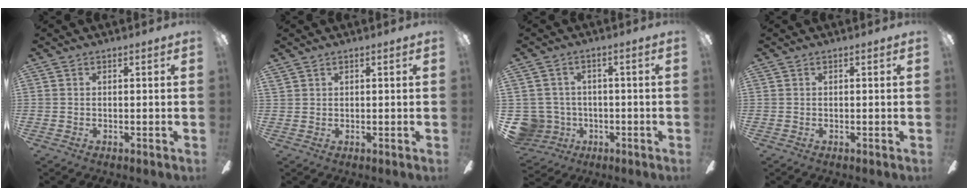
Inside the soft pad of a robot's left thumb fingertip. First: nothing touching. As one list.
[{"total": 0.8, "force": [0.7, 0.5, 0.1], "torque": [-0.002, 0.001, 0.013]}, {"total": 7.1, "force": [-1.2, 6.9, 1.3], "torque": [-0.071, 0.006, -0.019]}, {"total": 0.0}]